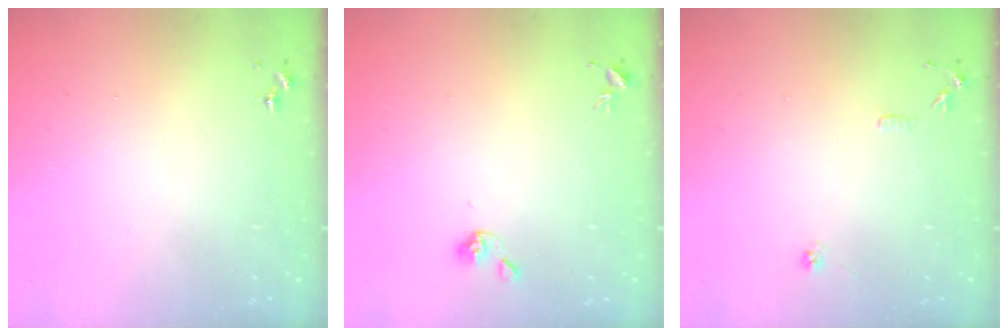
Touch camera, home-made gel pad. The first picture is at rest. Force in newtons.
{"total": 4.8, "press": 4.8, "slide": 0.8}
{"total": 7.9, "press": 7.9, "slide": 0.8}